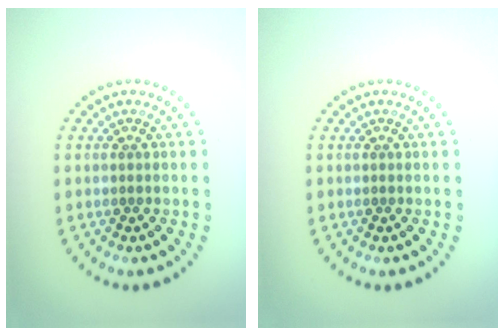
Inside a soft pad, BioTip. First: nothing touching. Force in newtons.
{"total": 0.0}